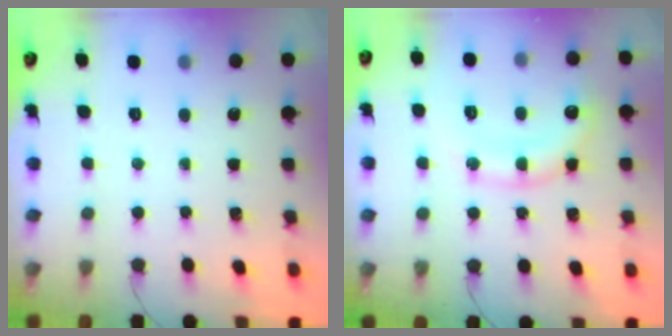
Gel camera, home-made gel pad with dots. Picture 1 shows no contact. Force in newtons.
{"total": 10.8, "press": 10.7, "slide": 0.6}